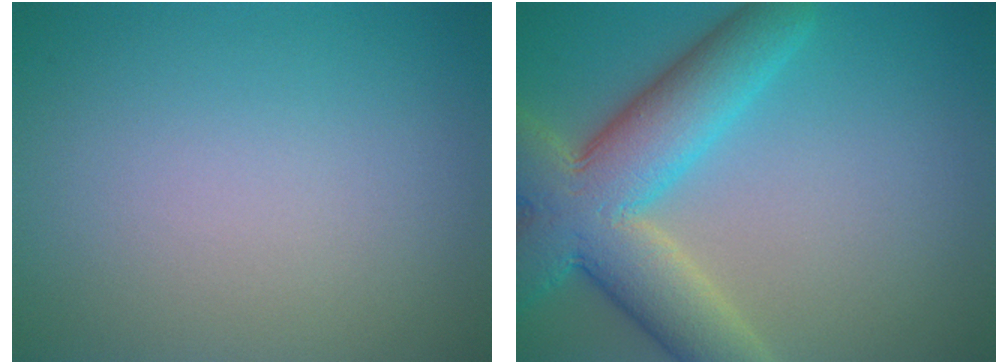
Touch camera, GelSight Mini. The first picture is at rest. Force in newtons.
{"total": 9.5, "press": 9.5, "slide": 0.8}